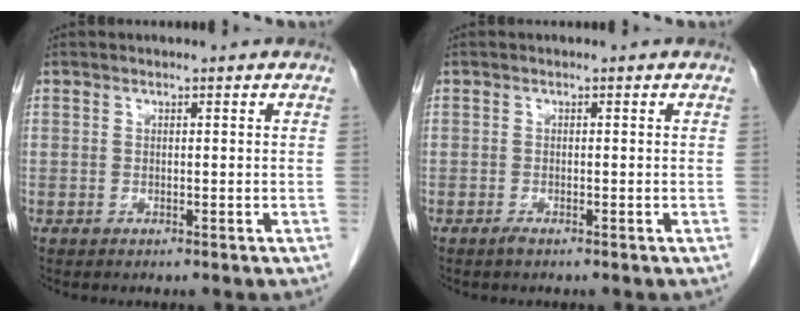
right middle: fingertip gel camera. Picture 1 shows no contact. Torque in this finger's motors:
{"motor_torque": [-0.09, 0.14, -0.02, 0.00]}